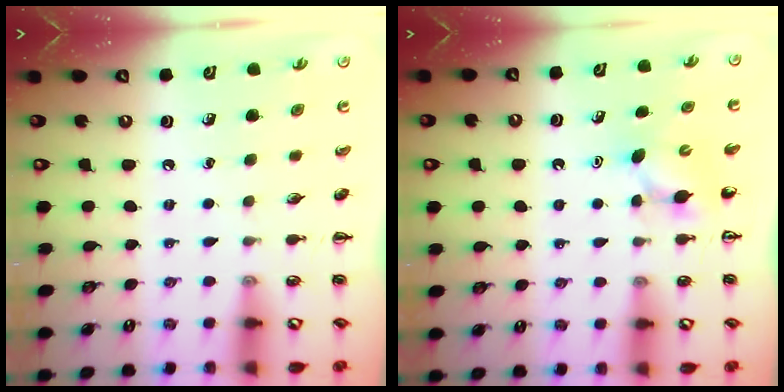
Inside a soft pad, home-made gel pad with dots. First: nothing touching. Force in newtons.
{"total": 4.2, "press": 4.0, "slide": 1.1}